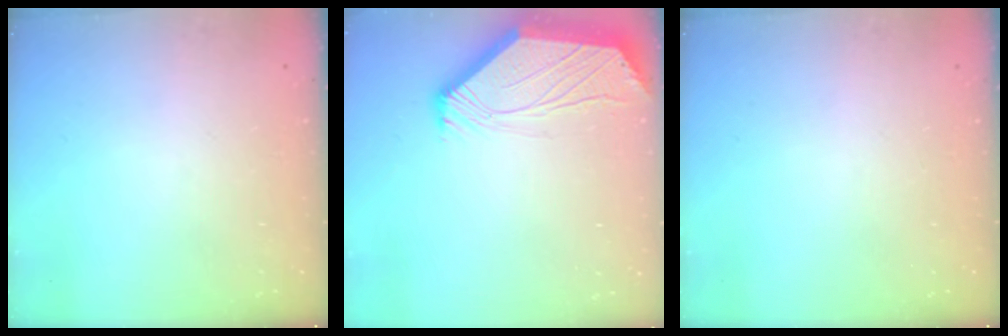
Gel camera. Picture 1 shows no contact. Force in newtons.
{"total": 2.6, "press": 2.6, "slide": 0.5}
{"total": 0.0}